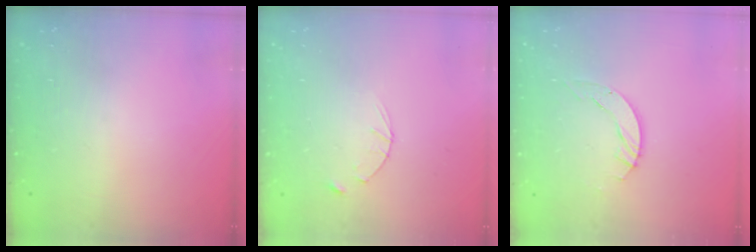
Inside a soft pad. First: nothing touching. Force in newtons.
{"total": 2.8, "press": 2.8, "slide": 0.4}
{"total": 4.9, "press": 4.9, "slide": 0.5}